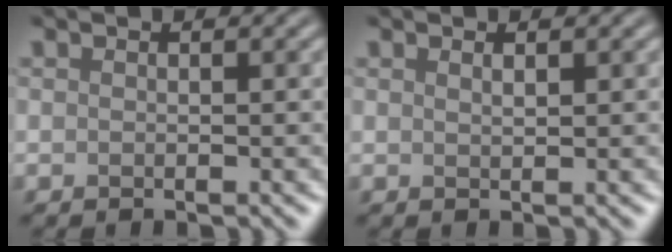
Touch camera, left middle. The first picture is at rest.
{"total": 0.7, "force": [0.5, 0.1, 0.4], "torque": [-0.007, -0.002, 0.009]}